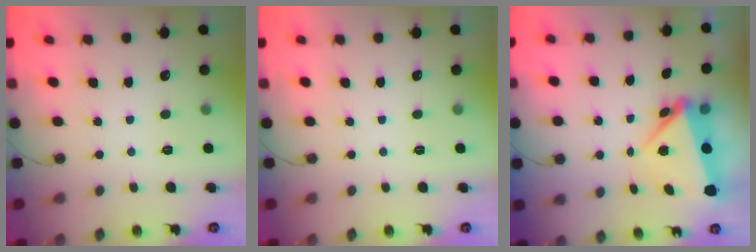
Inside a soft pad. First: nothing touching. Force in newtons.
{"total": 0.0}
{"total": 6.2, "press": 5.6, "slide": 2.6}